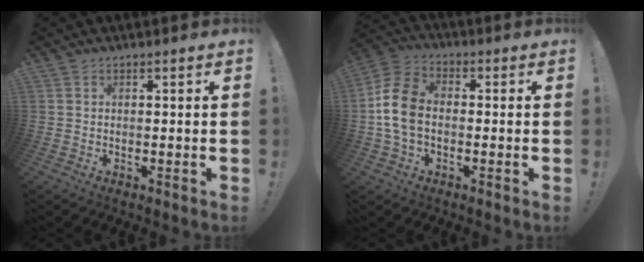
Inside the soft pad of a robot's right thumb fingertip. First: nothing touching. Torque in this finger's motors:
{"motor_torque": [0.17, 0.53, 0.07, 0.11, 0.29]}